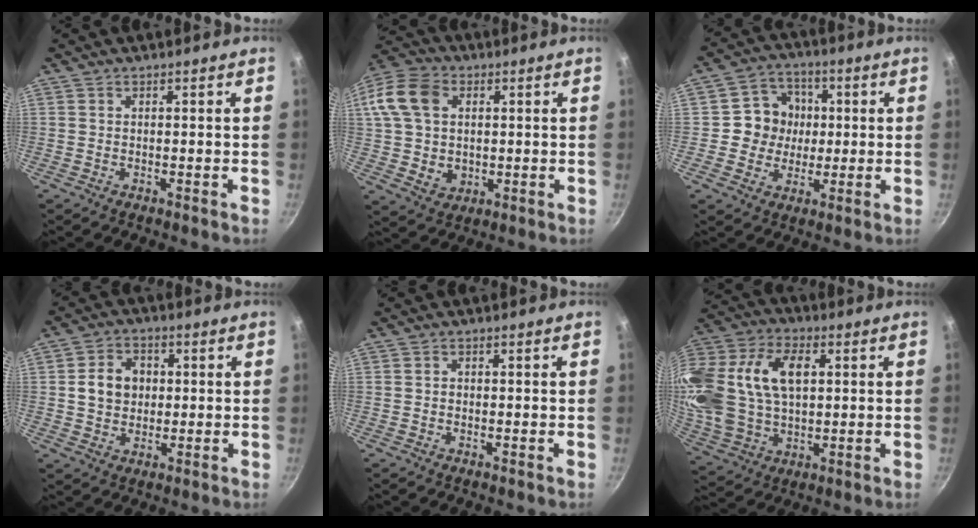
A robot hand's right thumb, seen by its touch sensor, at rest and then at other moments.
{"total": 15.1, "force": [2.7, 11.6, 9.2], "torque": [-0.170, 0.010, 0.046]}
{"total": 9.1, "force": [0.6, 8.6, 3.0], "torque": [-0.004, 0.011, -0.003]}
{"total": 7.5, "force": [0.9, 6.2, 4.1], "torque": [-0.047, 0.009, 0.009]}
{"total": 0.8, "force": [-0.1, 0.7, 0.3], "torque": [-0.005, 0.004, -0.003]}
{"total": 24.8, "force": [5.0, 16.2, 18.1], "torque": [-0.384, 0.016, 0.094]}